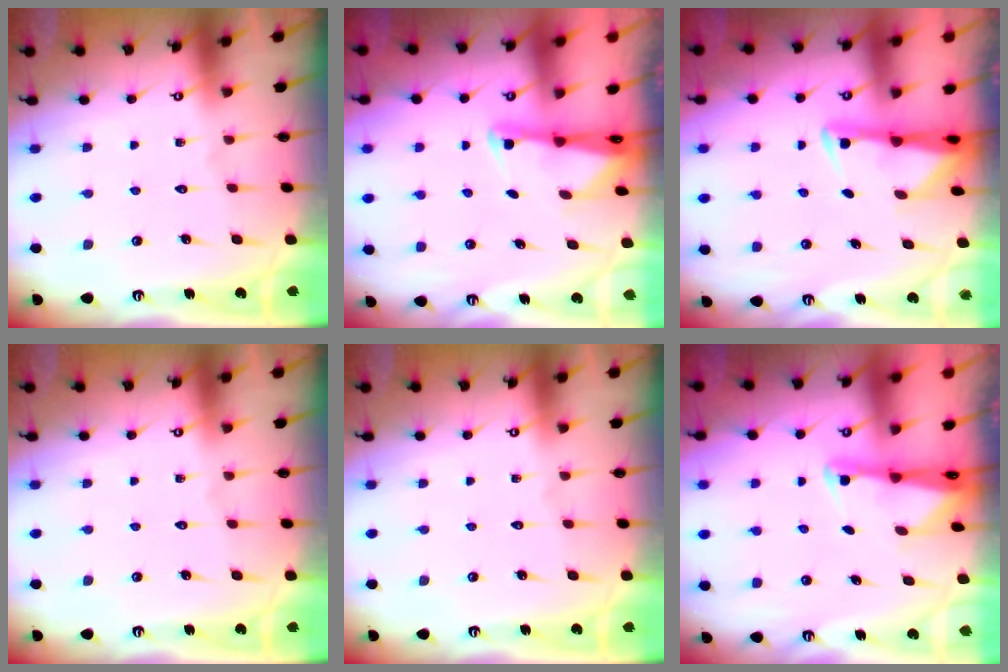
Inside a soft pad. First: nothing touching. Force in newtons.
{"total": 1.8, "press": 1.7, "slide": 0.4}
{"total": 3.0, "press": 2.9, "slide": 0.5}
{"total": 0.0}
{"total": 0.0}
{"total": 1.8, "press": 1.7, "slide": 0.4}